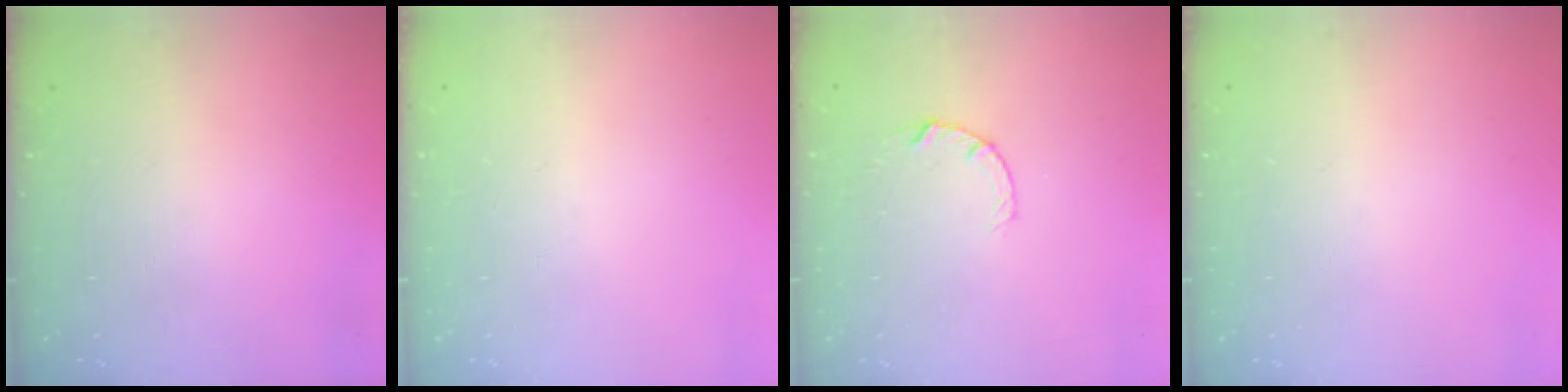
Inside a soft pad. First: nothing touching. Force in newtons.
{"total": 0.0}
{"total": 4.5, "press": 4.4, "slide": 0.5}
{"total": 0.0}